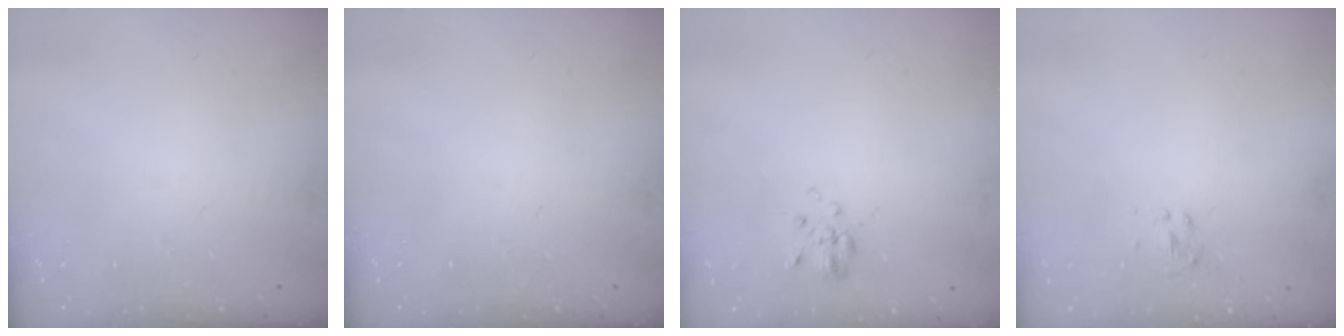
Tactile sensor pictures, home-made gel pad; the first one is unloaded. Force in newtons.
{"total": 0.0}
{"total": 3.2, "press": 2.9, "slide": 1.3}
{"total": 3.4, "press": 3.2, "slide": 1.3}